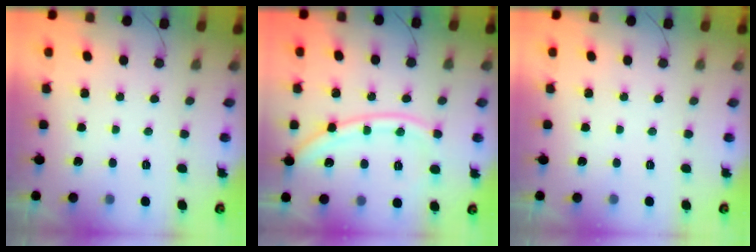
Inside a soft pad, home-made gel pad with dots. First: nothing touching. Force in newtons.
{"total": 12.0, "press": 11.9, "slide": 1.5}
{"total": 0.0}